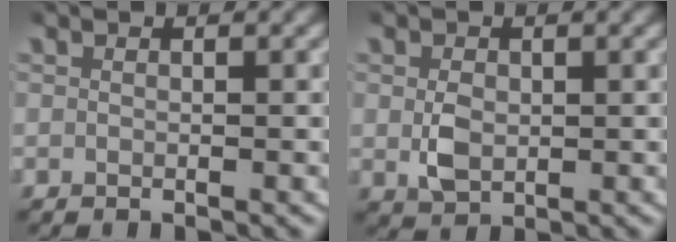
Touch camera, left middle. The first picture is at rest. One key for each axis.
{"total": 2.6, "fx": 0.0, "fy": 1.9, "fz": 1.8, "tx": -0.042, "ty": -0.010, "tz": 0.008}